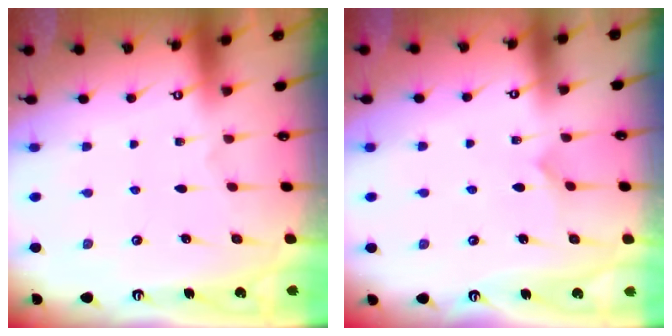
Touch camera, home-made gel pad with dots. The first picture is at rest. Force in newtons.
{"total": 3.4, "press": 3.4, "slide": 0.3}